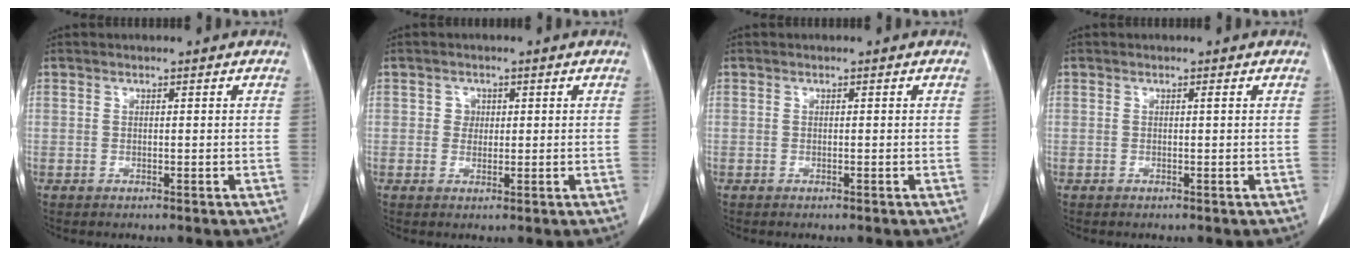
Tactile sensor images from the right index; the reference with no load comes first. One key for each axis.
{"total": 1.5, "fx": 0.3, "fy": 1.4, "fz": 0.5, "tx": -0.004, "ty": 0.000, "tz": 0.003}
{"total": 0.0}
{"total": 0.0}